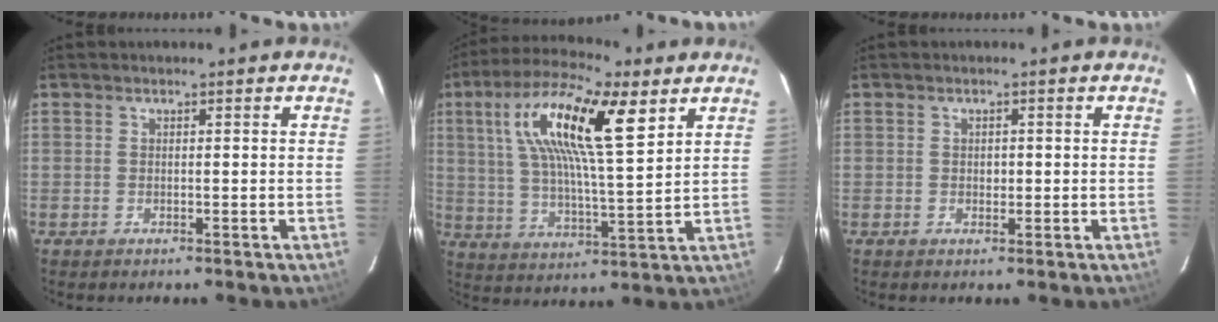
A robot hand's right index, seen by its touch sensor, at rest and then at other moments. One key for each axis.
{"total": 17.8, "fx": 7.9, "fy": 4.6, "fz": 15.3, "tx": -0.273, "ty": 0.024, "tz": 0.134}
{"total": 1.0, "fx": 0.0, "fy": 0.9, "fz": 0.4, "tx": -0.004, "ty": 0.001, "tz": 0.000}